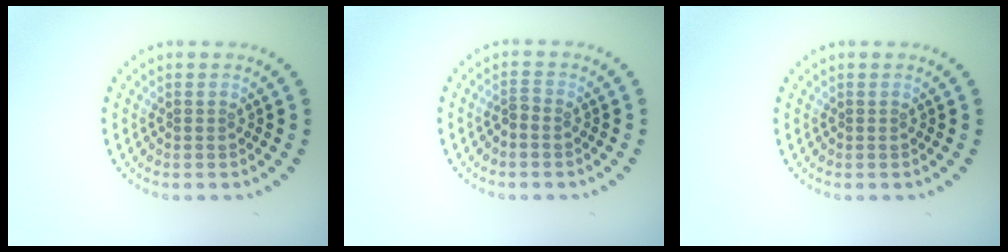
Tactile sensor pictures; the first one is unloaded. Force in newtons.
{"total": 1.0, "press": 0.8, "slide": 0.6}
{"total": 0.0}